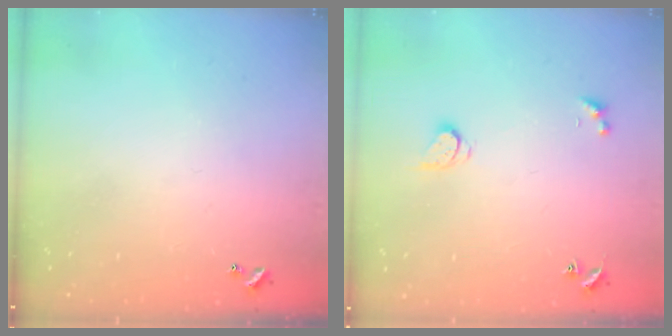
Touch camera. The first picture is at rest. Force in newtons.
{"total": 1.5, "press": 1.4, "slide": 0.4}